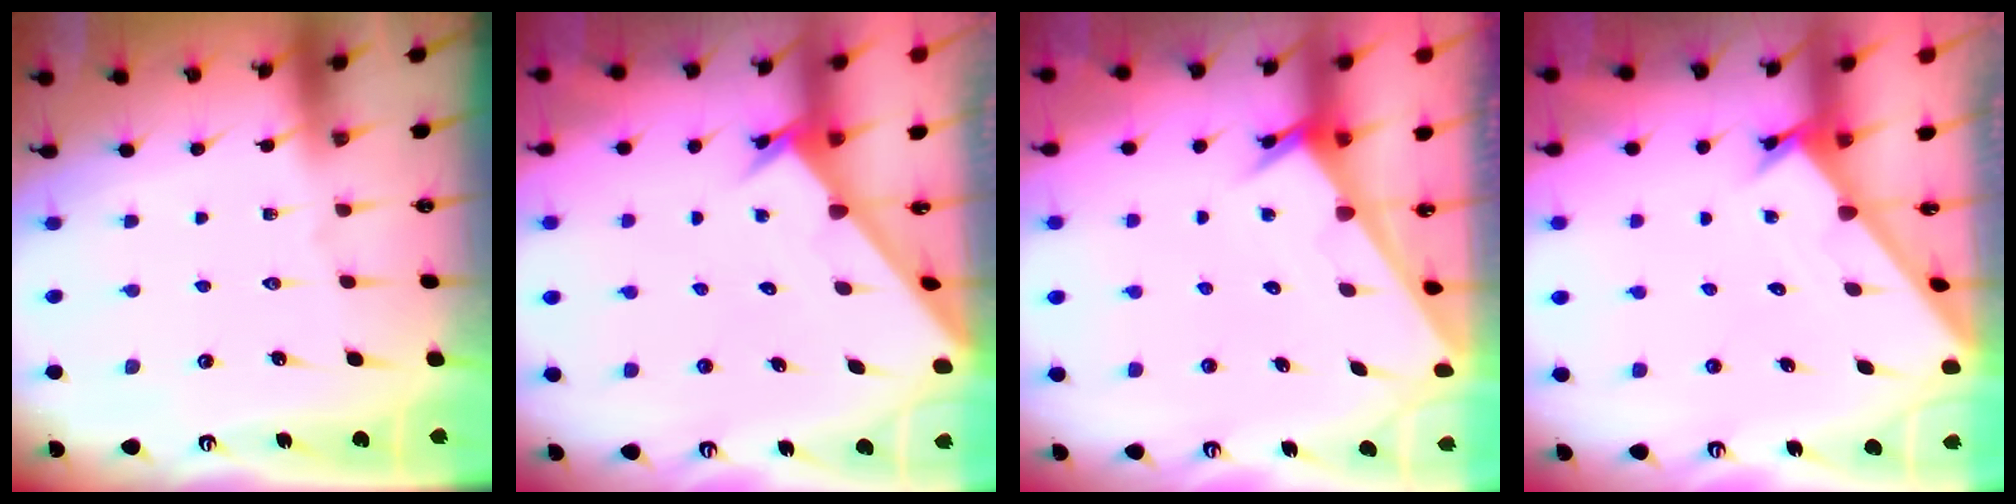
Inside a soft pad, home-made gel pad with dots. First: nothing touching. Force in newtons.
{"total": 2.4, "press": 2.4, "slide": 0.2}
{"total": 2.4, "press": 2.4, "slide": 0.2}
{"total": 1.7, "press": 1.7, "slide": 0.1}